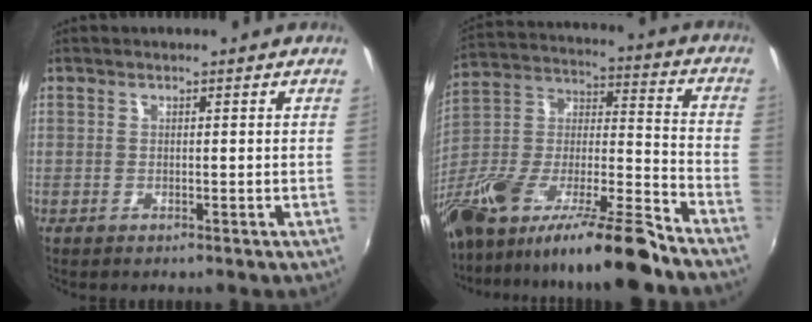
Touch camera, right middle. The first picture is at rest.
{"total": 24.4, "force": [-17.9, 3.0, 16.3], "torque": [-0.276, -0.026, -0.316]}